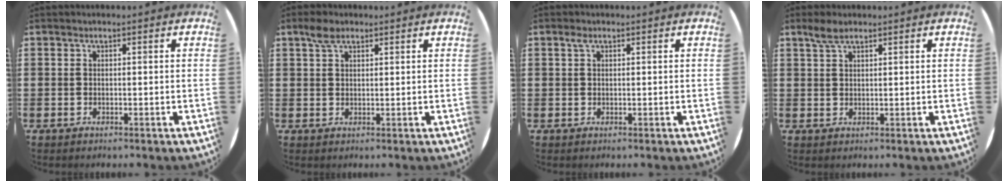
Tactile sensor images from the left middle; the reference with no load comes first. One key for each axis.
{"total": 2.7, "fx": 1.9, "fy": 1.3, "fz": 1.3, "tx": -0.021, "ty": 0.004, "tz": 0.034}
{"total": 1.0, "fx": 0.5, "fy": 0.6, "fz": 0.5, "tx": -0.003, "ty": 0.002, "tz": 0.007}
{"total": 2.6, "fx": 2.0, "fy": 0.9, "fz": 1.5, "tx": -0.032, "ty": 0.006, "tz": 0.035}